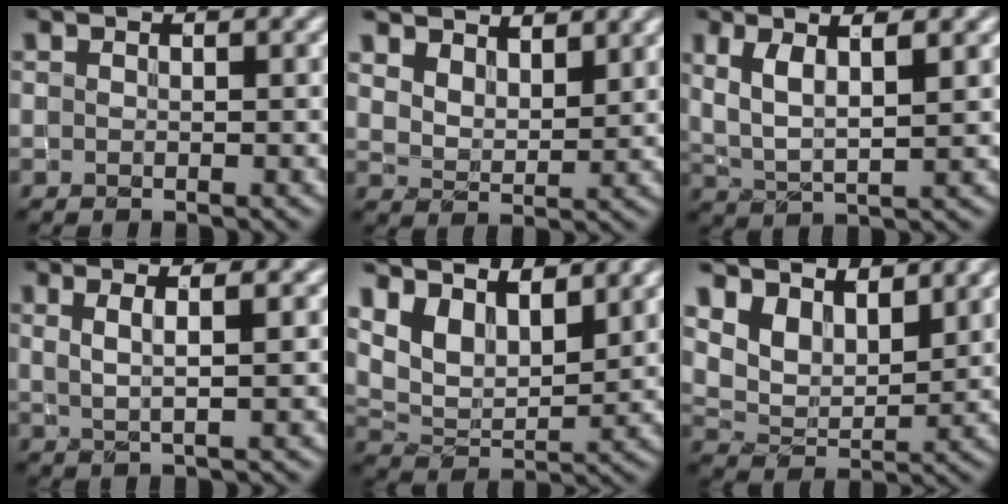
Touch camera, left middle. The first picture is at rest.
{"total": 6.0, "force": [5.0, 2.4, 2.3], "torque": [-0.058, 0.000, 0.082]}
{"total": 4.7, "force": [2.0, 1.3, 4.0], "torque": [-0.083, -0.002, 0.042]}
{"total": 3.5, "force": [1.5, 0.9, 3.1], "torque": [-0.042, -0.001, 0.014]}
{"total": 7.3, "force": [5.2, 3.3, 4.1], "torque": [-0.091, 0.004, 0.088]}
{"total": 6.1, "force": [4.7, 2.8, 2.6], "torque": [-0.067, -0.016, 0.089]}